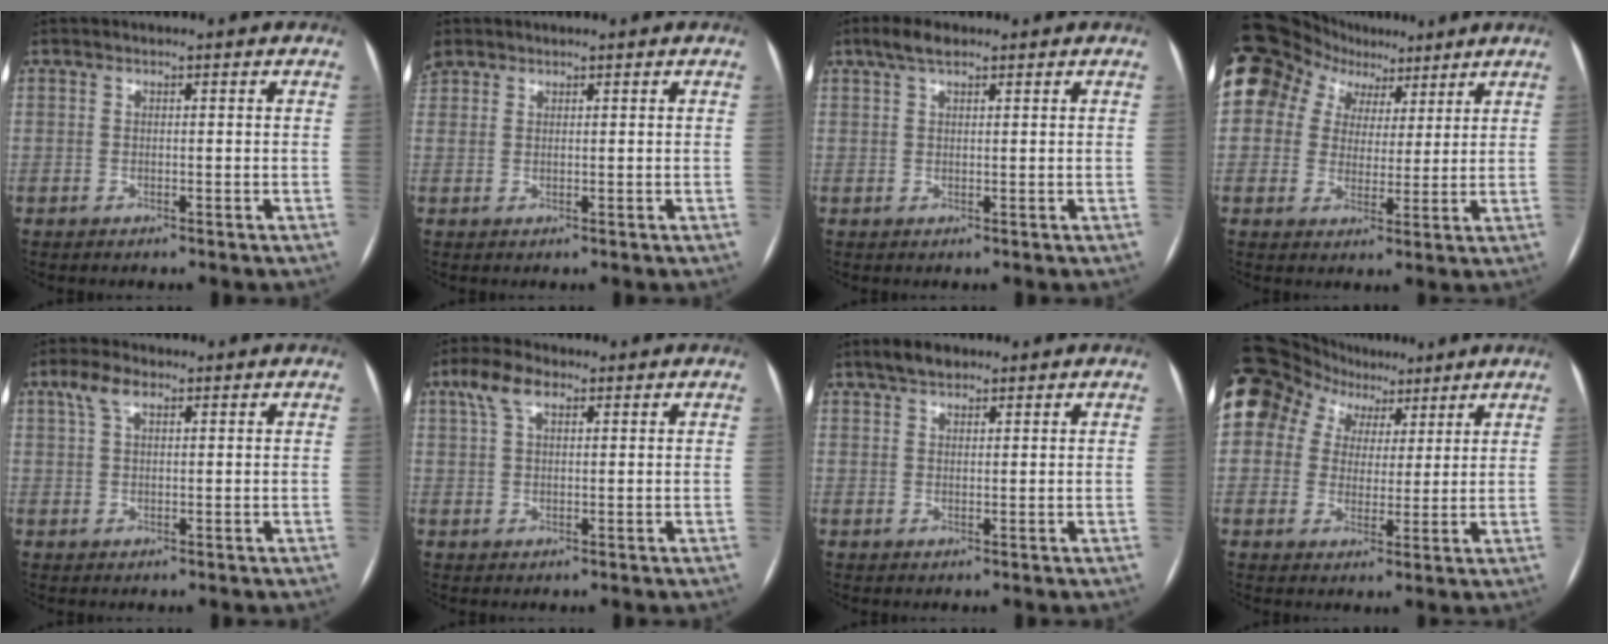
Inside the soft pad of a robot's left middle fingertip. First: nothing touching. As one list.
[{"total": 0.7, "force": [0.6, -0.2, -0.3], "torque": [-0.004, 0.002, 0.023]}, {"total": 3.4, "force": [2.4, 1.2, 2.2], "torque": [-0.049, 0.015, 0.045]}, {"total": 17.7, "force": [9.9, 12.8, 7.1], "torque": [-0.198, 0.080, 0.181]}, {"total": 3.6, "force": [2.0, 1.5, 2.7], "torque": [-0.063, 0.021, 0.043]}, {"total": 4.8, "force": [2.5, 2.1, 3.5], "torque": [-0.079, 0.025, 0.051]}, {"total": 3.4, "force": [2.6, 1.6, 1.6], "torque": [-0.035, 0.013, 0.045]}, {"total": 18.5, "force": [10.4, 13.5, 7.4], "torque": [-0.217, 0.082, 0.192]}]